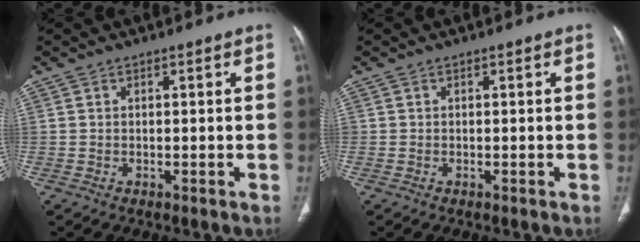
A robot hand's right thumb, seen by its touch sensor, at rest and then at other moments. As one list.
[{"total": 0.0}]